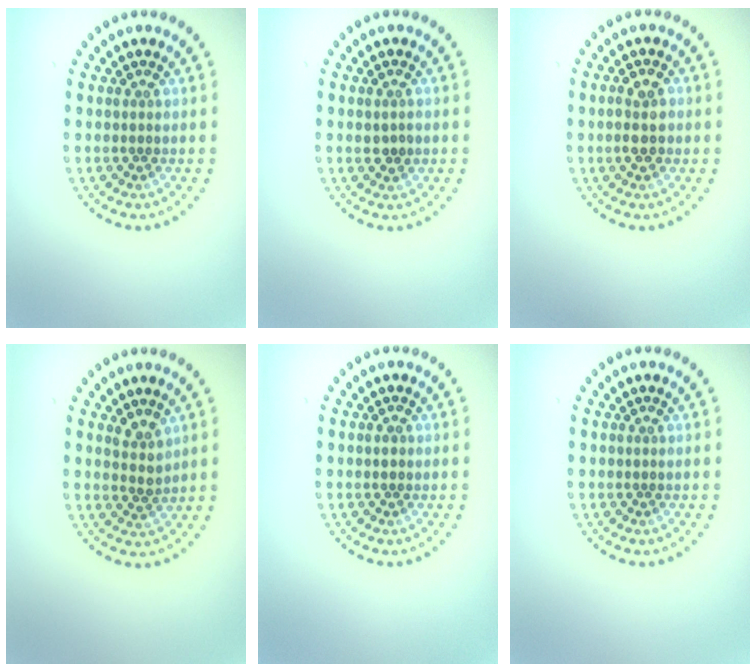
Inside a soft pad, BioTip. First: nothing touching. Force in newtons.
{"total": 1.5, "press": 1.5, "slide": 0.1}
{"total": 2.5, "press": 2.5, "slide": 0.2}
{"total": 1.7, "press": 1.4, "slide": 1.0}
{"total": 1.0, "press": 1.0, "slide": 0.0}
{"total": 0.0}